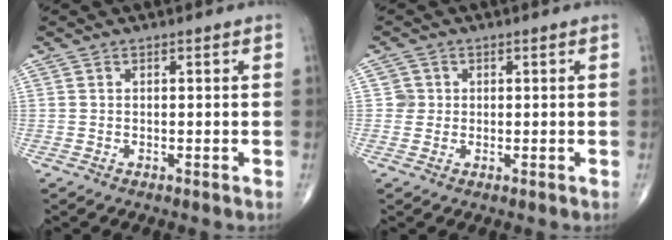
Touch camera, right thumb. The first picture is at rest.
{"total": 2.0, "force": [0.2, 1.9, -0.1], "torque": [0.019, 0.005, -0.001]}